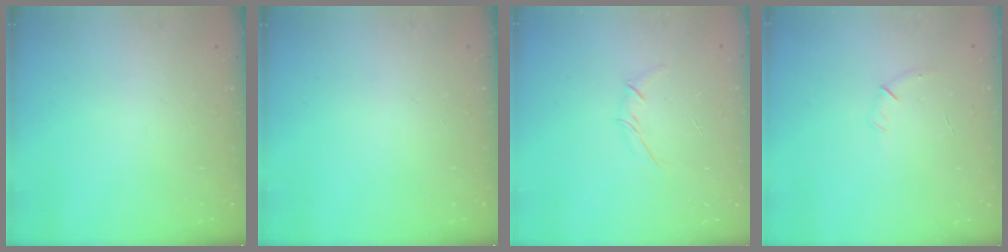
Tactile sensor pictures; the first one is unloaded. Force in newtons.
{"total": 0.0}
{"total": 3.2, "press": 3.1, "slide": 0.9}
{"total": 5.6, "press": 5.4, "slide": 1.6}